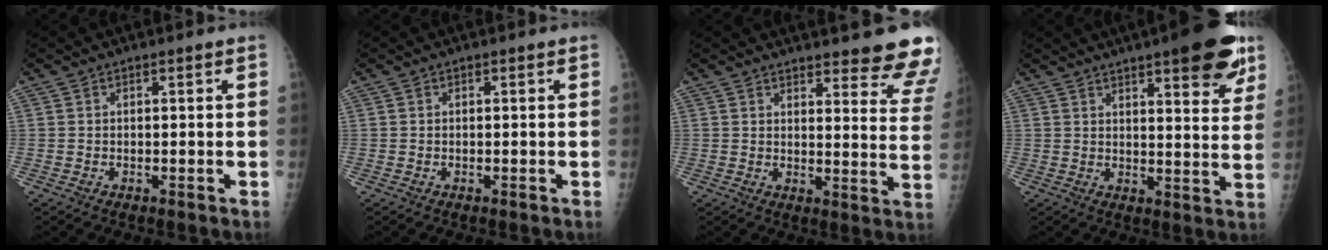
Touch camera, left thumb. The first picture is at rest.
{"total": 0.0}
{"total": 16.7, "force": [14.6, 3.0, 7.6], "torque": [-0.062, -0.107, 0.159]}
{"total": 15.3, "force": [9.4, 3.9, 11.4], "torque": [-0.121, -0.037, 0.120]}